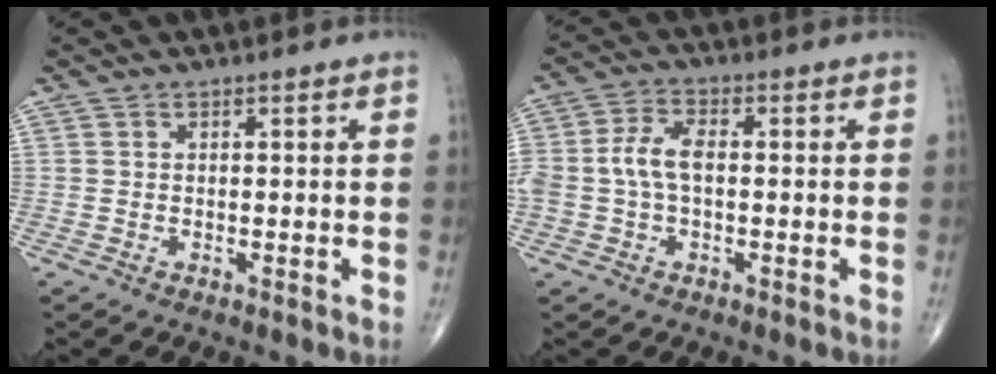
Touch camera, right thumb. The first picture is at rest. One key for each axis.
{"total": 6.6, "fx": -0.3, "fy": 3.9, "fz": 5.3, "tx": -0.121, "ty": 0.021, "tz": -0.008}